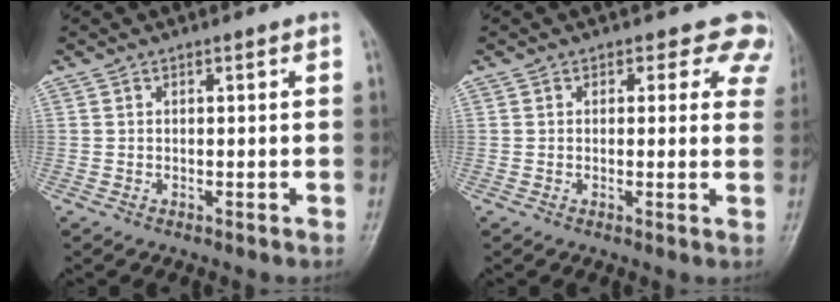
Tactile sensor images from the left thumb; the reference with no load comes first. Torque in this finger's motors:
{"motor_torque": [0.24, 0.22, -0.44, -0.60, 0.04]}